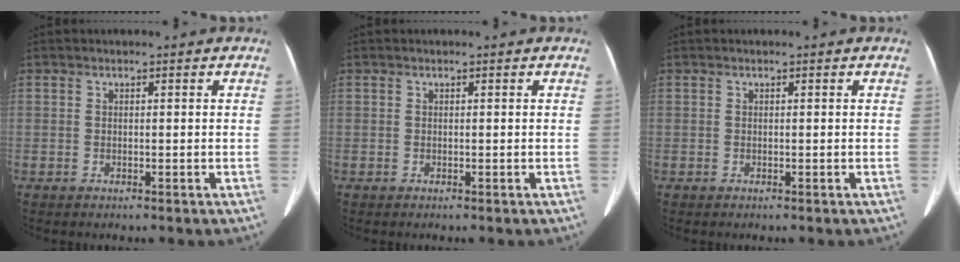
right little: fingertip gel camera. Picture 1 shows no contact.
{"total": 0.0}
{"total": 0.0}